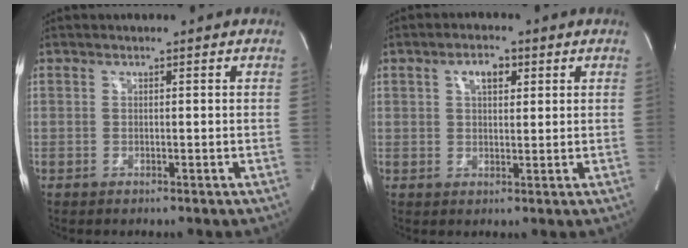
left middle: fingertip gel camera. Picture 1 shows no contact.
{"total": 3.8, "force": [1.6, 1.9, 2.9], "torque": [-0.050, 0.010, 0.027]}